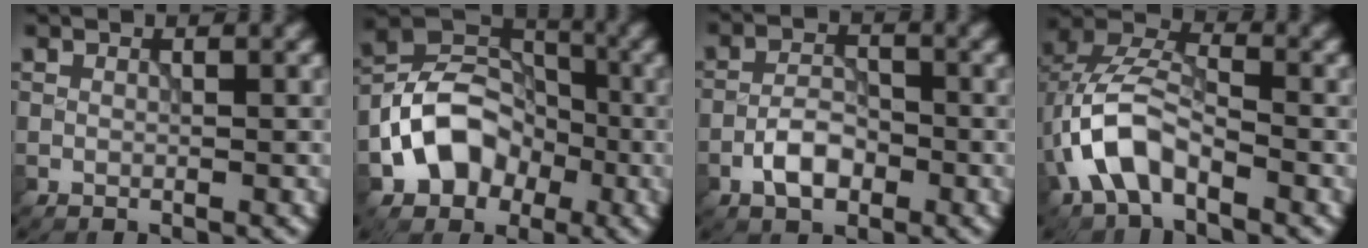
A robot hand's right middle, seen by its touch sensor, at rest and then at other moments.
{"total": 7.3, "force": [-2.9, 5.6, 3.7], "torque": [-0.046, 0.011, -0.059]}
{"total": 3.5, "force": [-1.7, 1.8, 2.5], "torque": [-0.042, 0.007, -0.036]}
{"total": 6.0, "force": [-2.6, 3.2, 4.4], "torque": [-0.089, 0.012, -0.055]}